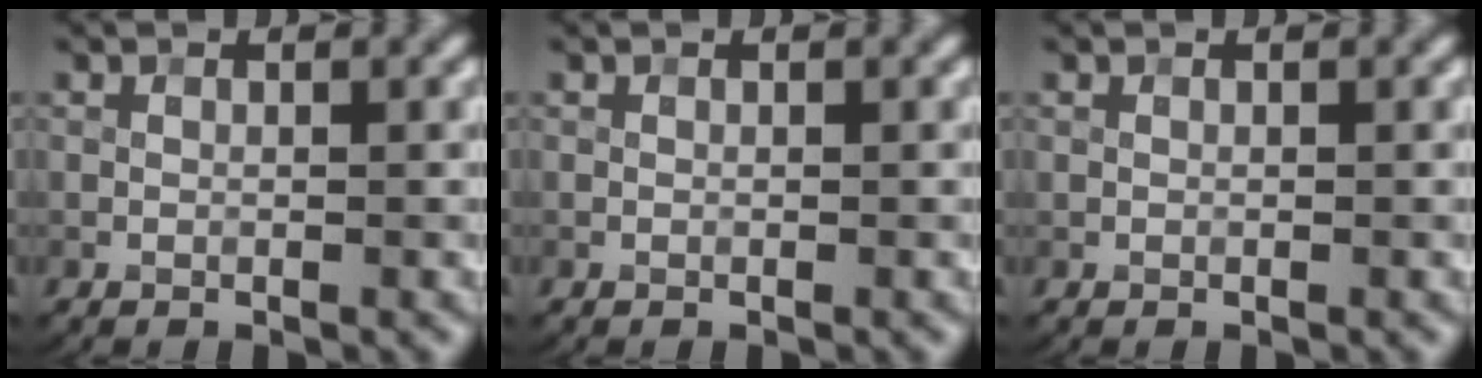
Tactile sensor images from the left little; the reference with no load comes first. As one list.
[{"total": 0.0}, {"total": 0.0}]